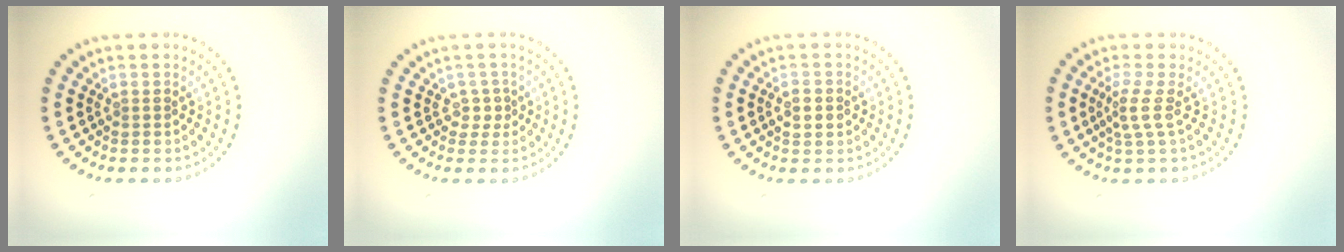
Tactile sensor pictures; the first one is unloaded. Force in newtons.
{"total": 1.4, "press": 1.1, "slide": 0.8}
{"total": 2.2, "press": 2.1, "slide": 0.2}
{"total": 2.2, "press": 1.5, "slide": 1.6}